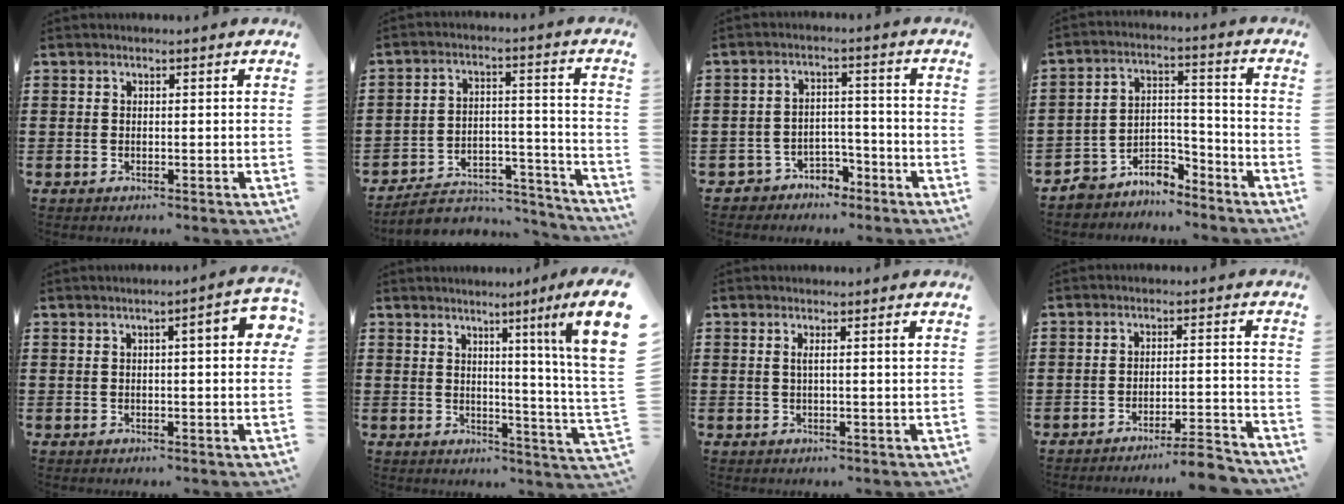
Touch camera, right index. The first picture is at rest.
{"total": 6.7, "force": [-6.1, 2.0, 2.0], "torque": [-0.034, 0.015, -0.116]}
{"total": 3.6, "force": [-3.2, 1.7, 0.4], "torque": [-0.016, 0.010, -0.064]}
{"total": 5.9, "force": [-5.6, 1.7, 0.7], "torque": [-0.019, 0.012, -0.114]}
{"total": 4.9, "force": [0.9, 0.9, 4.8], "torque": [-0.065, -0.002, 0.006]}
{"total": 5.7, "force": [2.8, -0.7, 4.9], "torque": [-0.093, -0.026, 0.035]}
{"total": 1.8, "force": [0.4, -0.2, 1.8], "torque": [-0.034, -0.003, 0.004]}
{"total": 4.7, "force": [-4.4, -0.4, 1.8], "torque": [-0.030, -0.013, -0.085]}